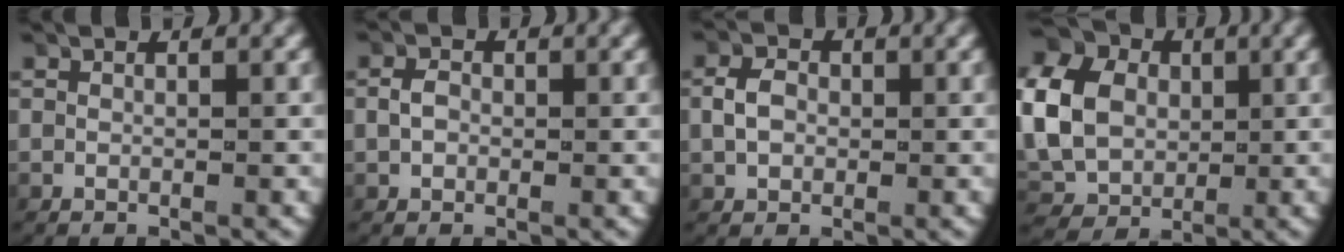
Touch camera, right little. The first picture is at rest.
{"total": 1.4, "force": [0.0, 1.1, 0.9], "torque": [-0.023, 0.002, 0.000]}
{"total": 2.4, "force": [0.1, 1.9, 1.5], "torque": [-0.033, 0.004, 0.003]}
{"total": 10.6, "force": [1.0, 9.2, 5.3], "torque": [-0.130, -0.018, 0.020]}